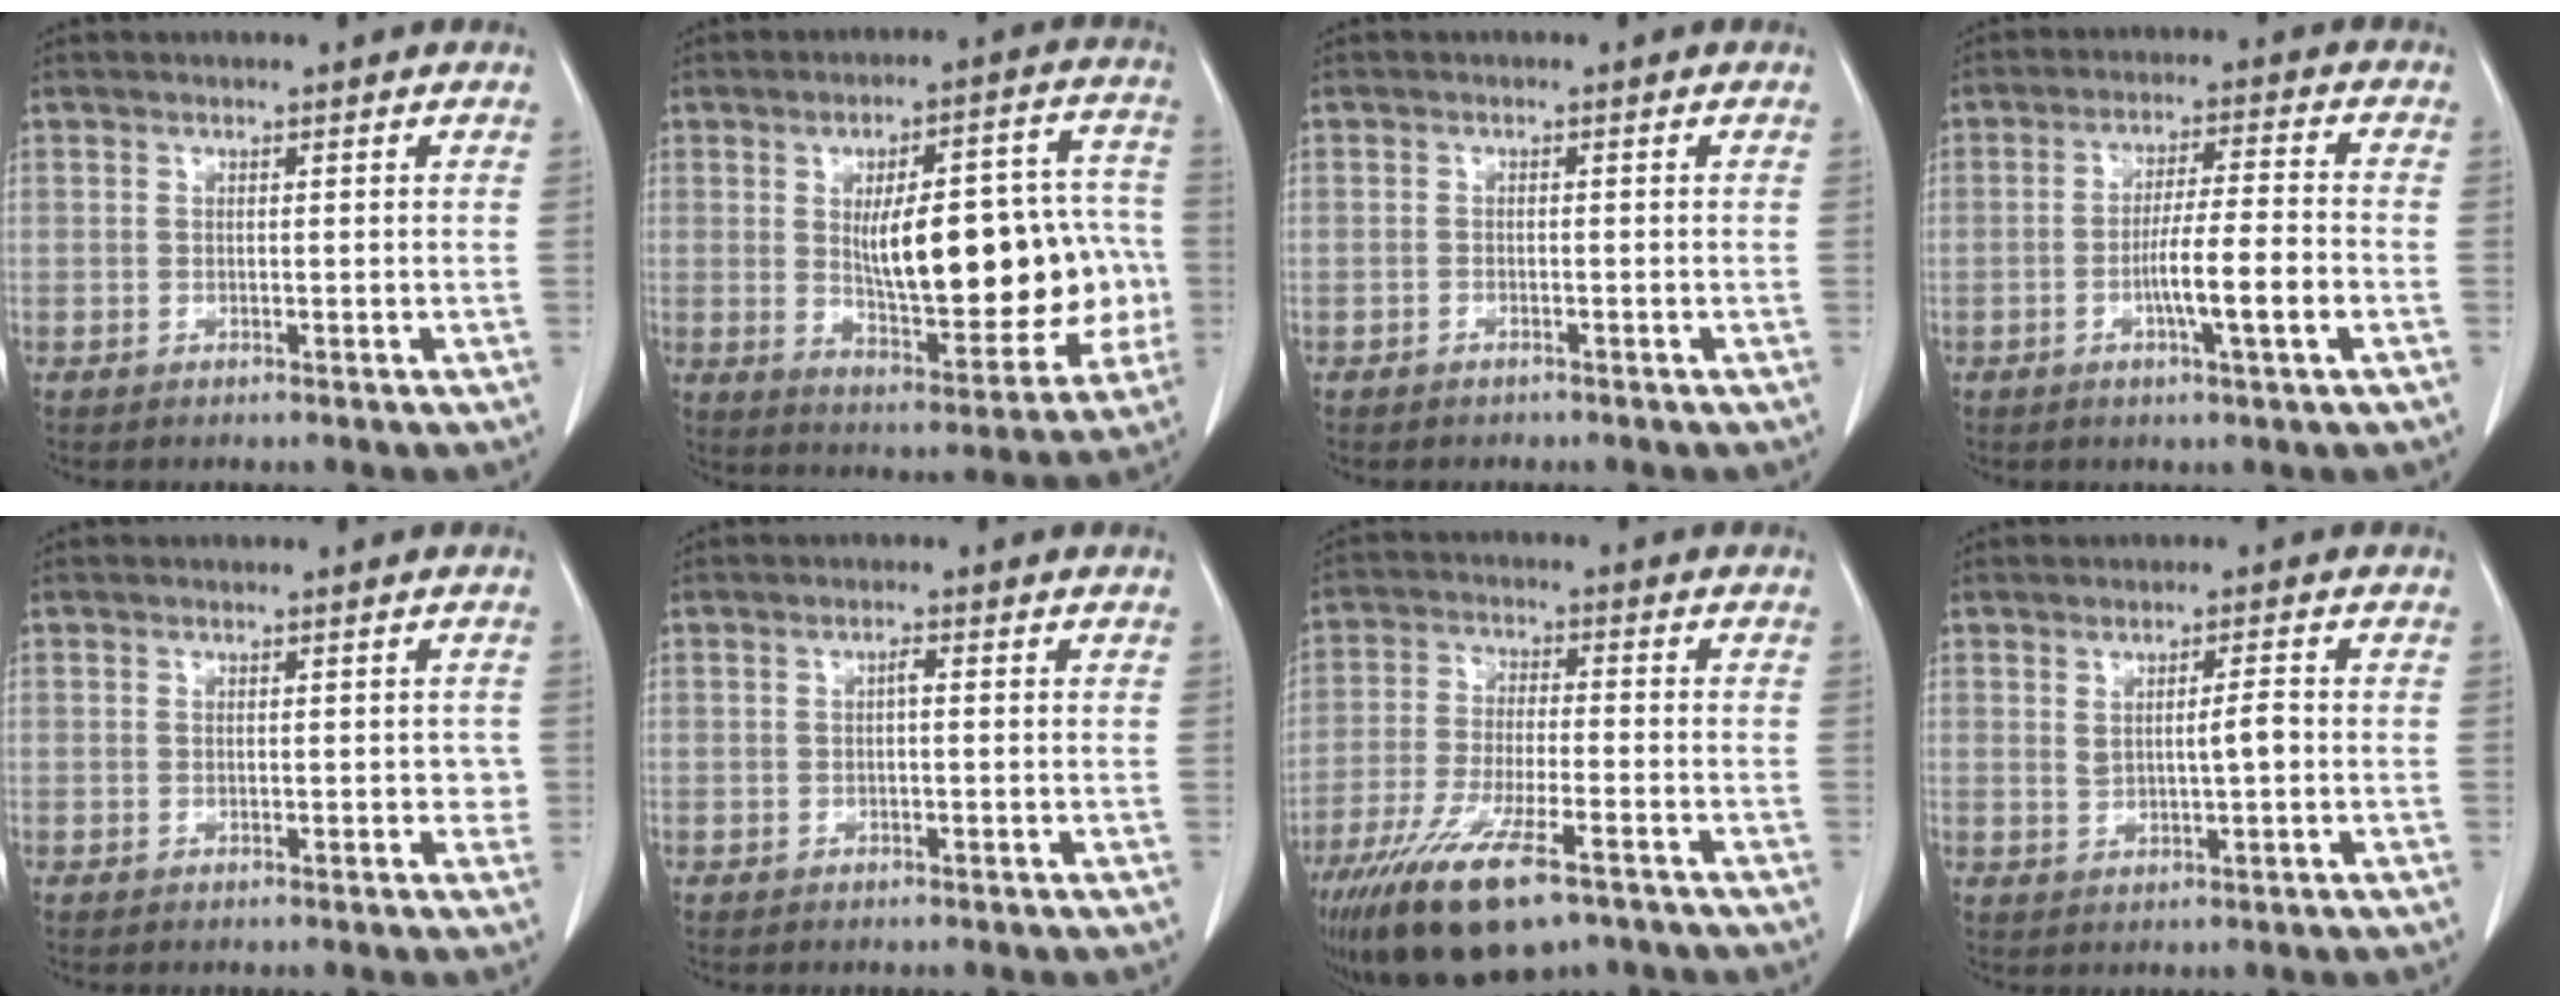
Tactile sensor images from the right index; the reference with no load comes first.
{"total": 21.2, "force": [-0.5, 7.7, 19.7], "torque": [-0.251, 0.033, 0.012]}
{"total": 0.9, "force": [-0.7, 0.5, 0.1], "torque": [-0.006, 0.002, -0.010]}
{"total": 8.3, "force": [-2.5, 0.1, 7.9], "torque": [-0.133, 0.000, -0.046]}
{"total": 1.6, "force": [-0.1, 1.2, 1.1], "torque": [-0.004, 0.011, -0.001]}
{"total": 1.0, "force": [0.0, 0.2, 0.9], "torque": [-0.017, 0.003, 0.000]}
{"total": 15.3, "force": [-10.0, 3.6, 10.9], "torque": [-0.216, -0.036, -0.172]}
{"total": 3.3, "force": [0.3, 0.7, 3.2], "torque": [-0.054, -0.001, 0.009]}